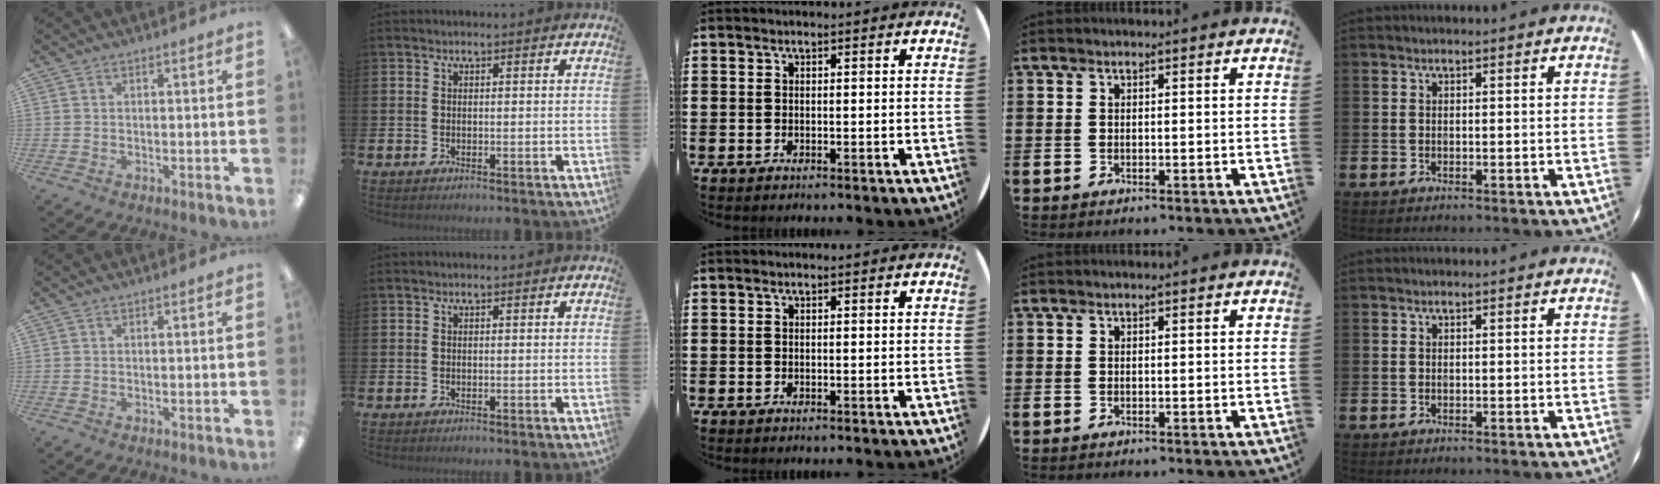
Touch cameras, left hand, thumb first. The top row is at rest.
{}